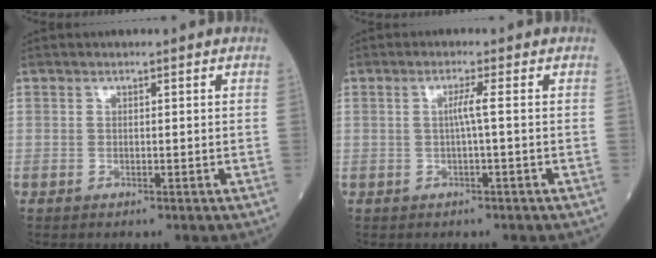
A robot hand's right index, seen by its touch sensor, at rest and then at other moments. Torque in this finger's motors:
{"motor_torque": [0.33, 0.06, 0.18, 0.03]}